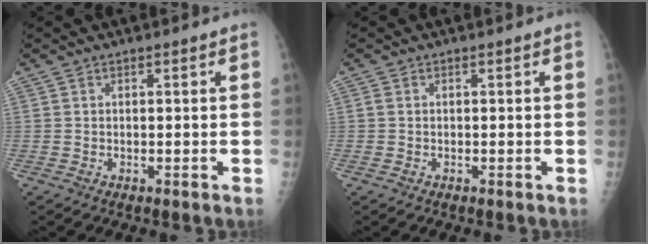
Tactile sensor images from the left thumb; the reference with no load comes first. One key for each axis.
{"total": 0.7, "fx": 0.0, "fy": 0.6, "fz": 0.5, "tx": -0.017, "ty": -0.002, "tz": -0.001}